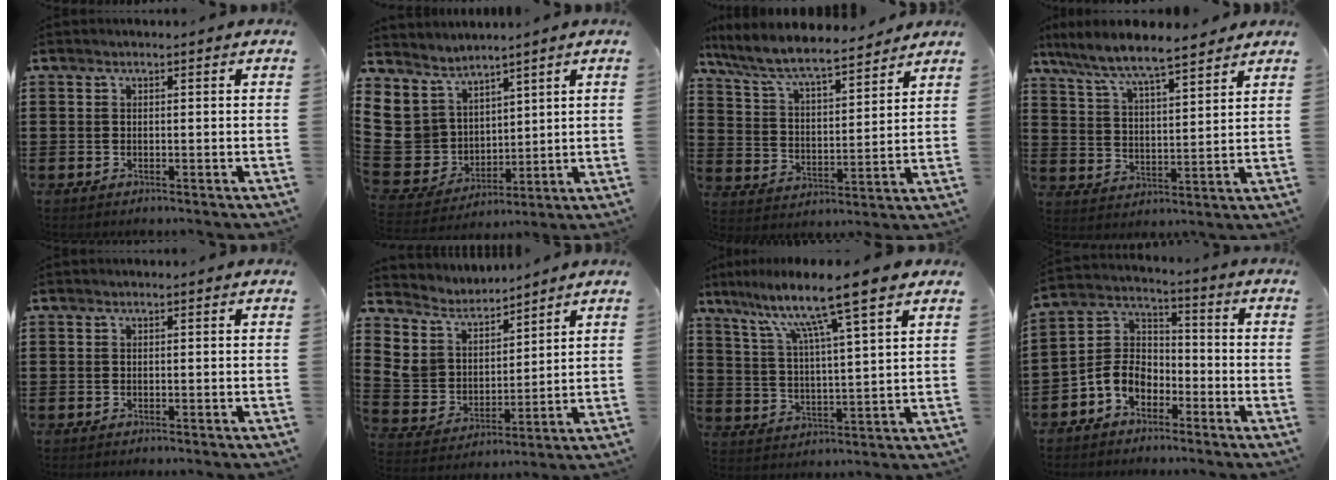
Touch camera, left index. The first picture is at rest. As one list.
[{"total": 8.4, "force": [3.8, 7.5, 0.9], "torque": [-0.085, -0.029, 0.080]}, {"total": 7.2, "force": [6.6, 0.7, 2.9], "torque": [-0.085, -0.039, 0.110]}, {"total": 6.5, "force": [6.0, 0.5, 2.6], "torque": [-0.078, -0.031, 0.101]}, {"total": 0.0}, {"total": 6.0, "force": [4.5, 3.9, 0.6], "torque": [-0.050, -0.032, 0.083]}, {"total": 10.5, "force": [7.8, 0.0, 7.0], "torque": [-0.154, -0.038, 0.124]}, {"total": 6.2, "force": [-3.6, 4.3, 2.6], "torque": [-0.082, 0.002, -0.081]}]